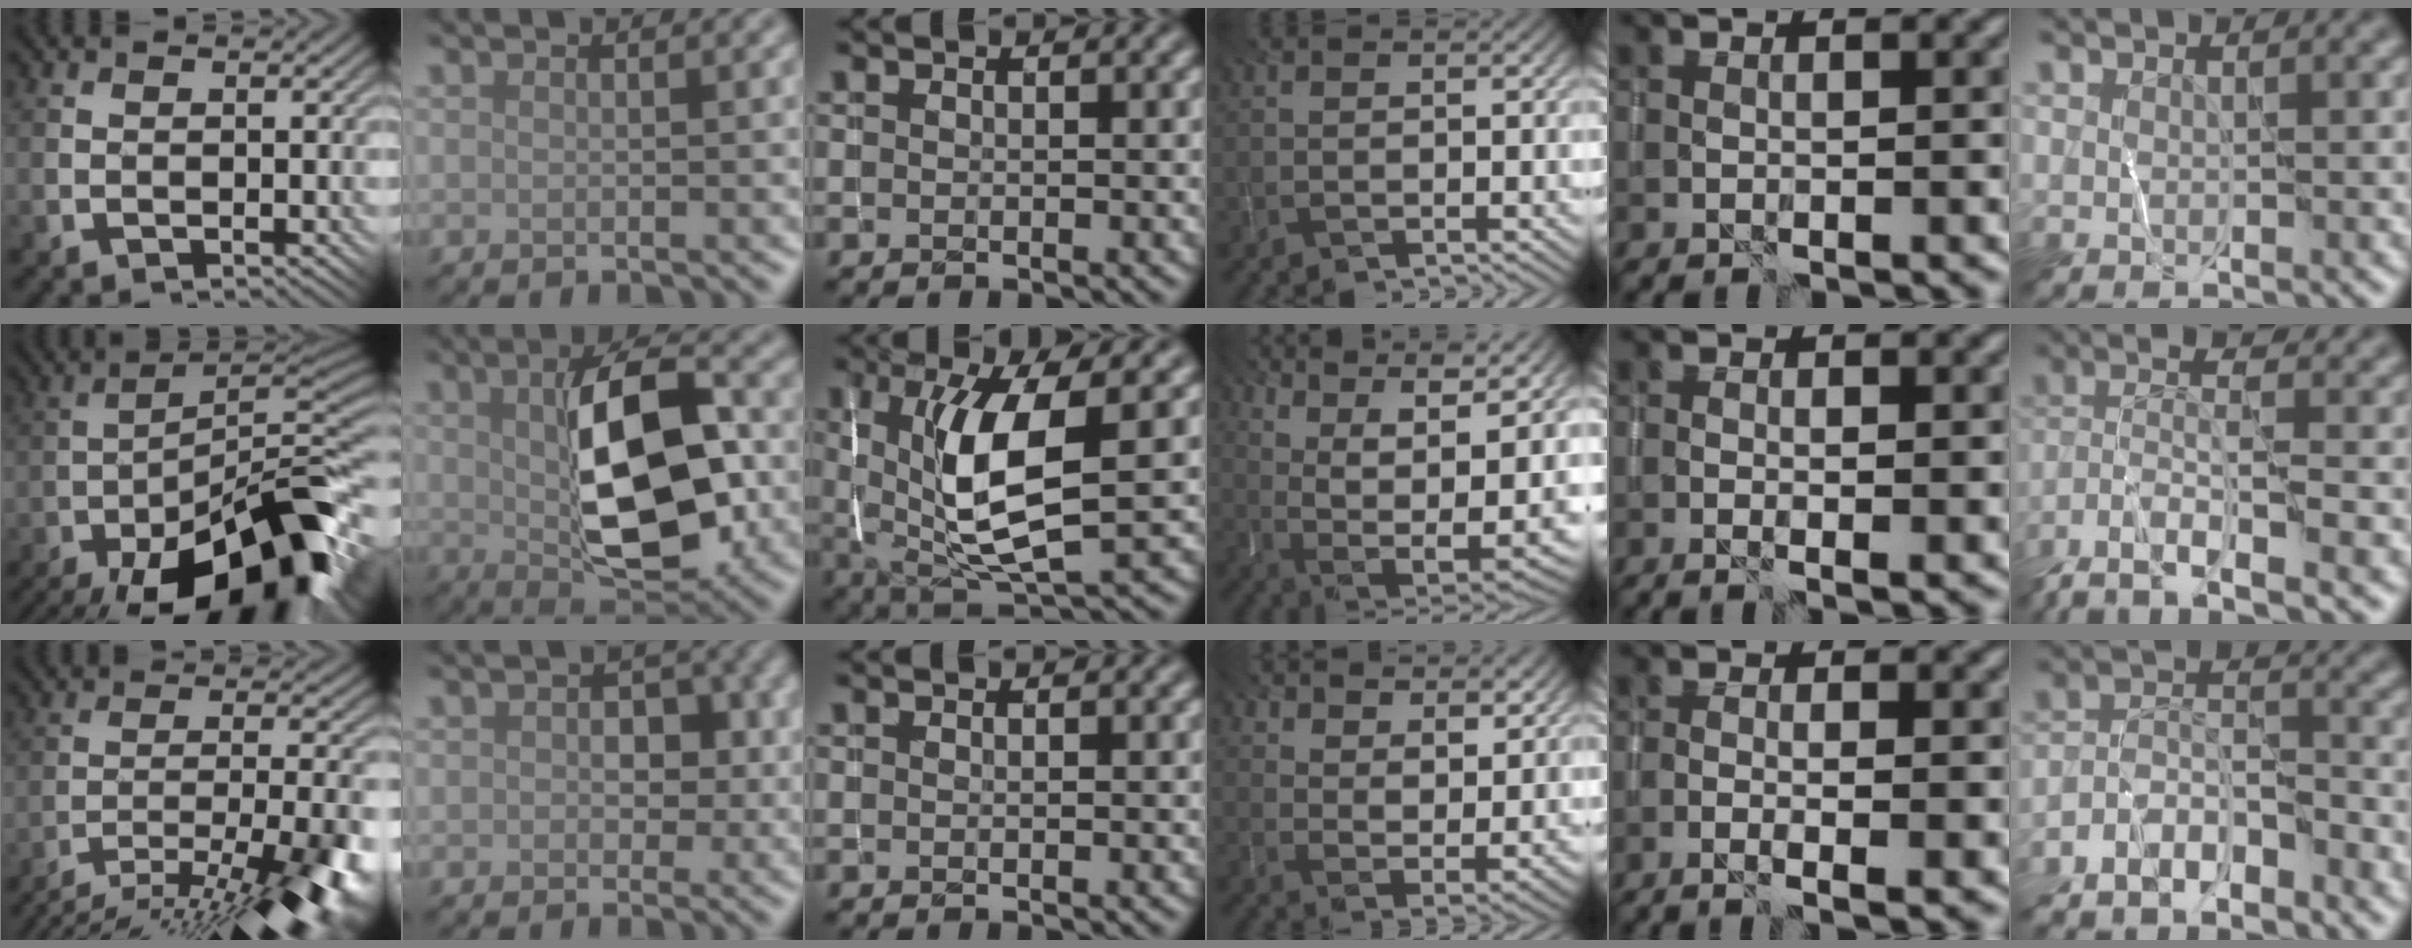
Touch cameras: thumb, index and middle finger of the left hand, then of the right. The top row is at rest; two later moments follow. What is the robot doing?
{"motion": "wrap", "object": "yarn"}